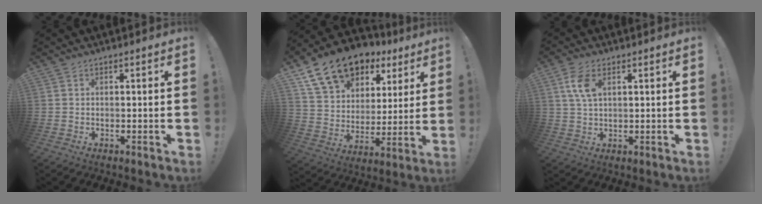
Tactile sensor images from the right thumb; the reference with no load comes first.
{"total": 17.3, "force": [11.5, 10.7, 7.2], "torque": [-0.119, -0.072, 0.220]}
{"total": 7.1, "force": [2.7, 3.9, 5.3], "torque": [-0.116, -0.003, 0.049]}